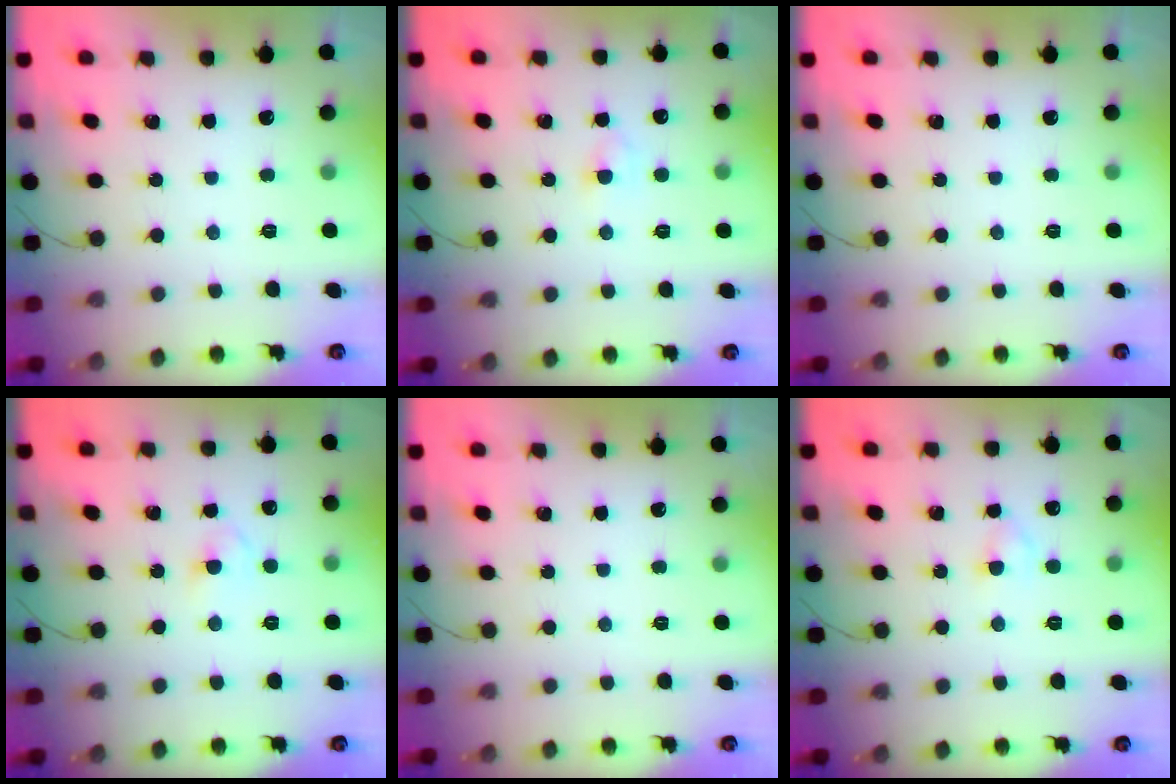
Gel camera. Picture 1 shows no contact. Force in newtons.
{"total": 2.7, "press": 2.6, "slide": 1.0}
{"total": 0.0}
{"total": 3.2, "press": 3.0, "slide": 1.2}
{"total": 0.0}
{"total": 1.6, "press": 1.4, "slide": 0.9}